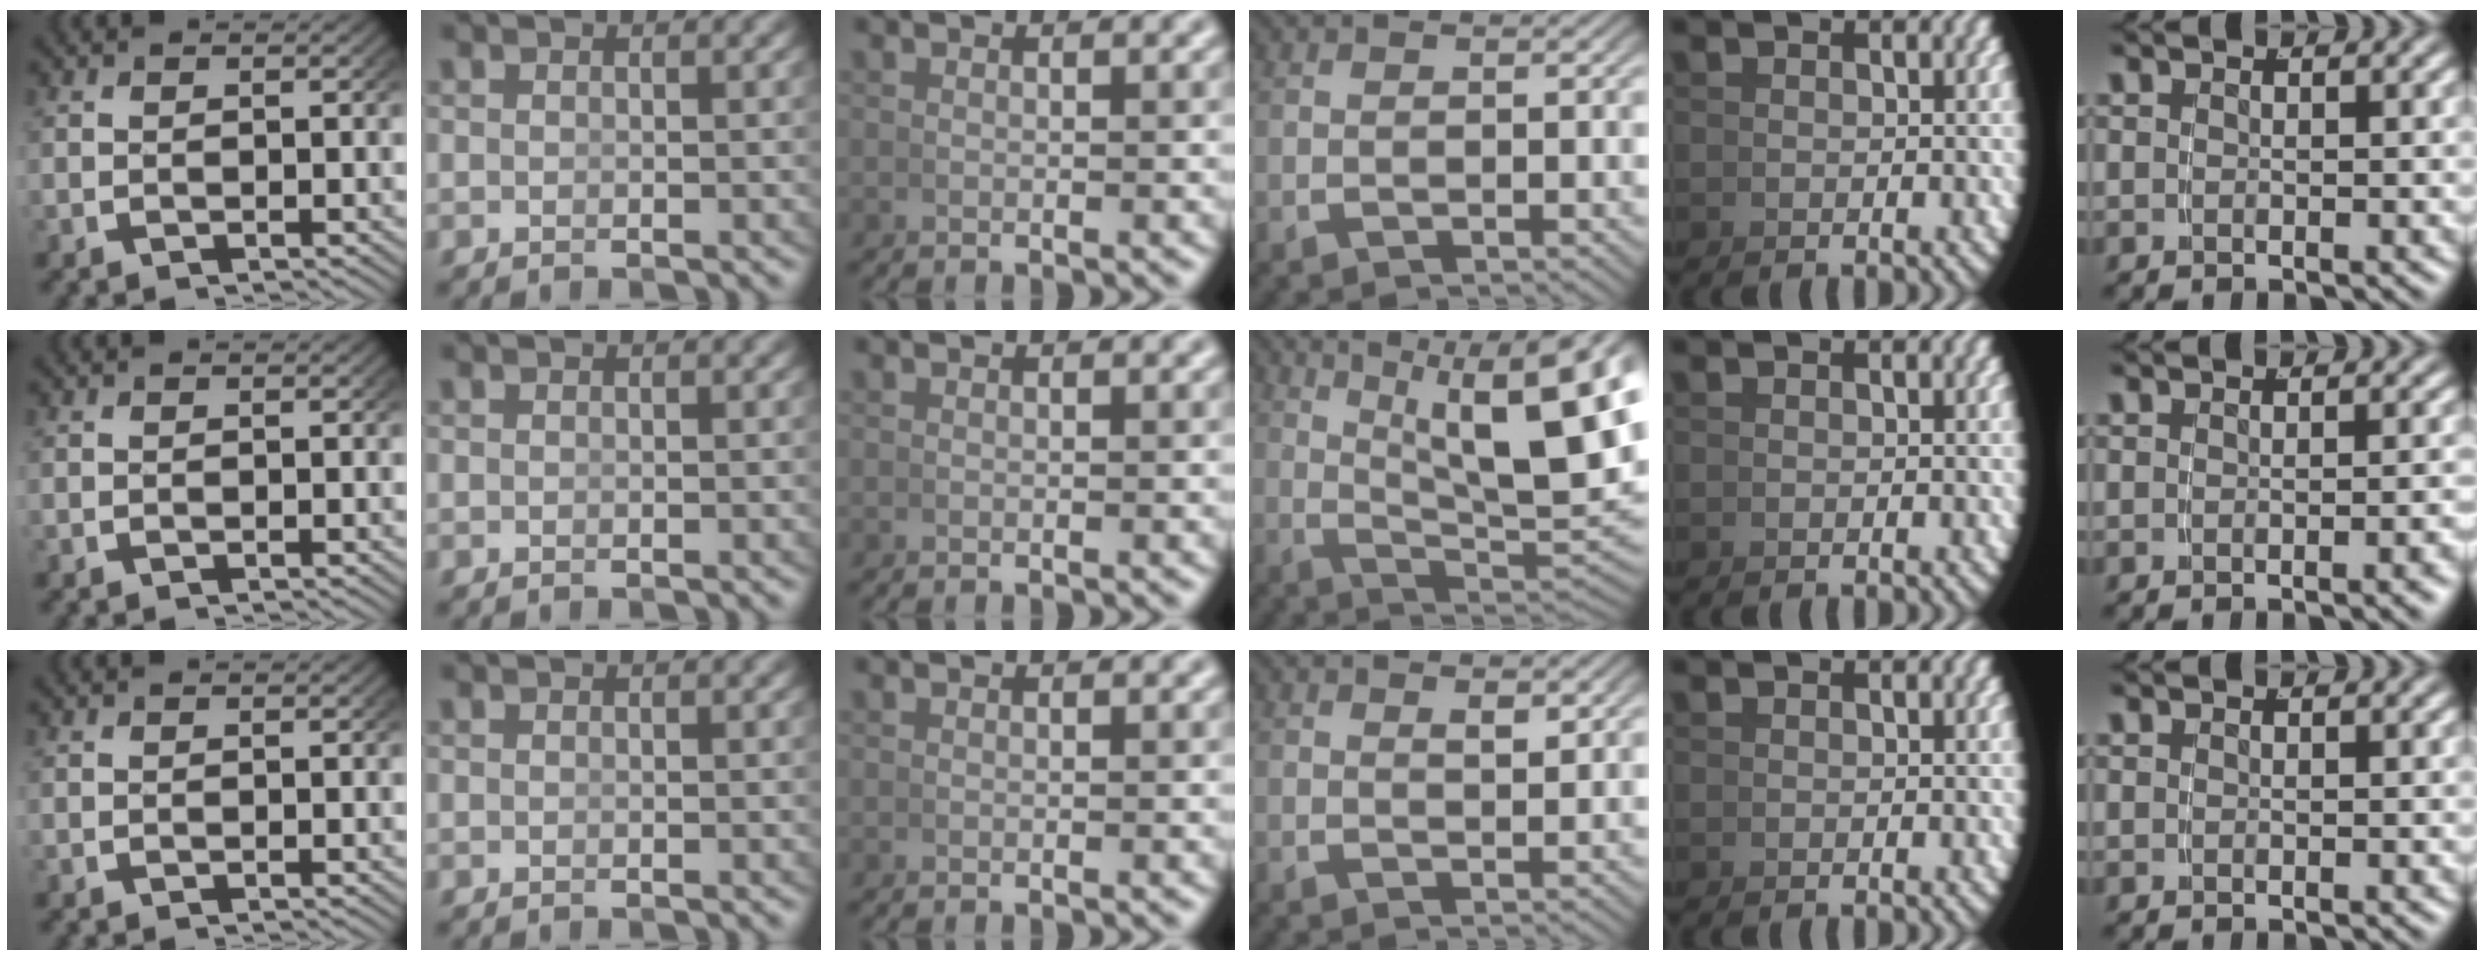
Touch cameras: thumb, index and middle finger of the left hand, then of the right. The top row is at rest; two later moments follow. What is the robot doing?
{"motion": "lift_and_place", "object": "cup"}